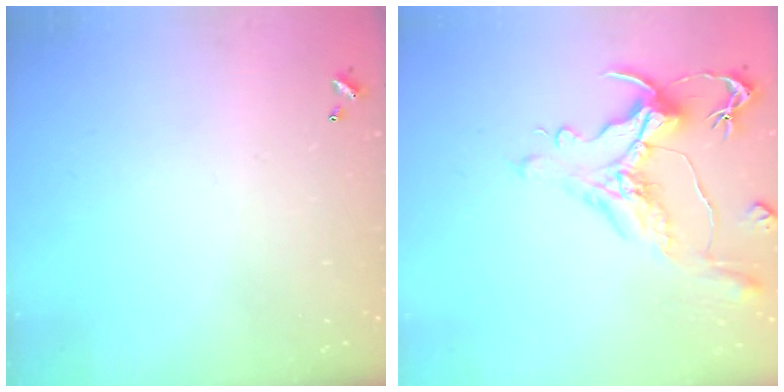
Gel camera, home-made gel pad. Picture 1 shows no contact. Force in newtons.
{"total": 1.7, "press": 0.9, "slide": 1.4}